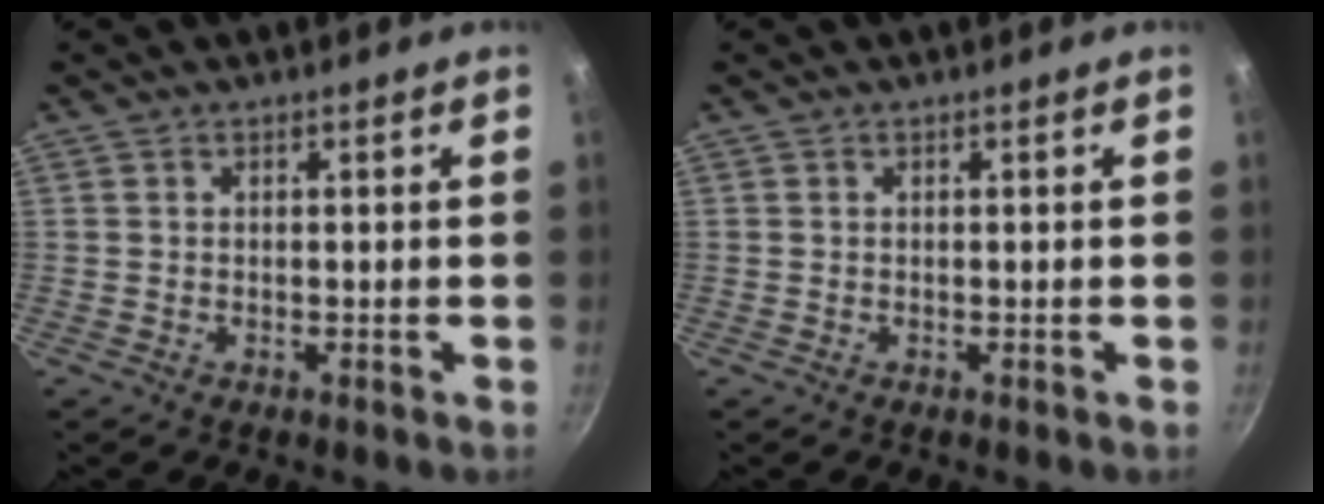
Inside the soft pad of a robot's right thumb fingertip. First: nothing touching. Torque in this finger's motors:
{"motor_torque": [-0.37, -0.37, -0.12, 0.12, 0.00]}